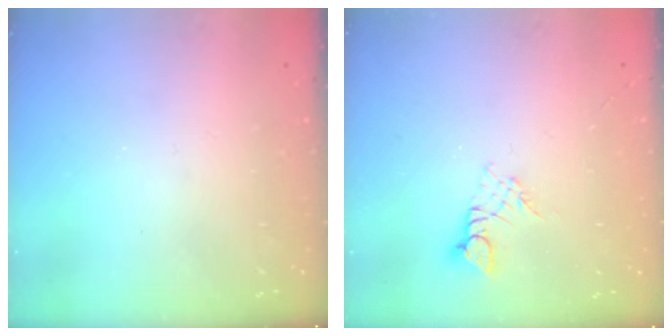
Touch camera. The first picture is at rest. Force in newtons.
{"total": 2.7, "press": 2.7, "slide": 0.3}